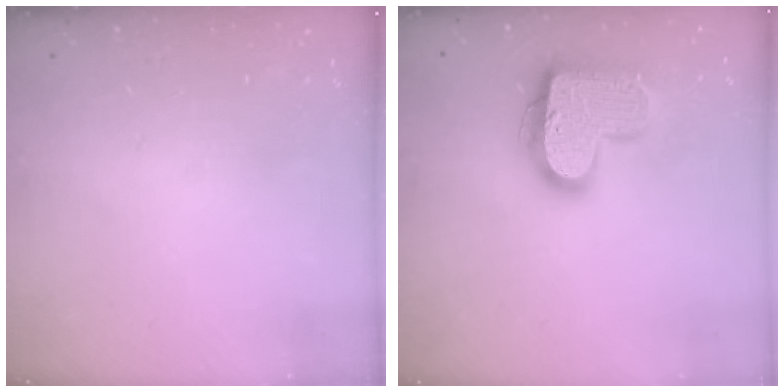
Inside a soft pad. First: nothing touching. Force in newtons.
{"total": 17.8, "press": 17.8, "slide": 1.2}